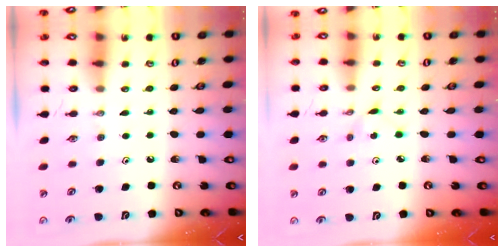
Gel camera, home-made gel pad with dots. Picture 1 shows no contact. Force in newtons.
{"total": 1.5, "press": 1.4, "slide": 0.2}